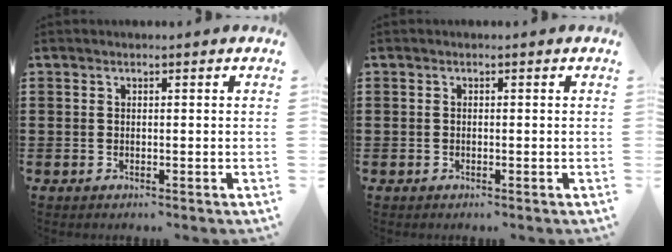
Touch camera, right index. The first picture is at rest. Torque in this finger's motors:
{"motor_torque": [-0.19, 0.10, -0.02, -0.01]}